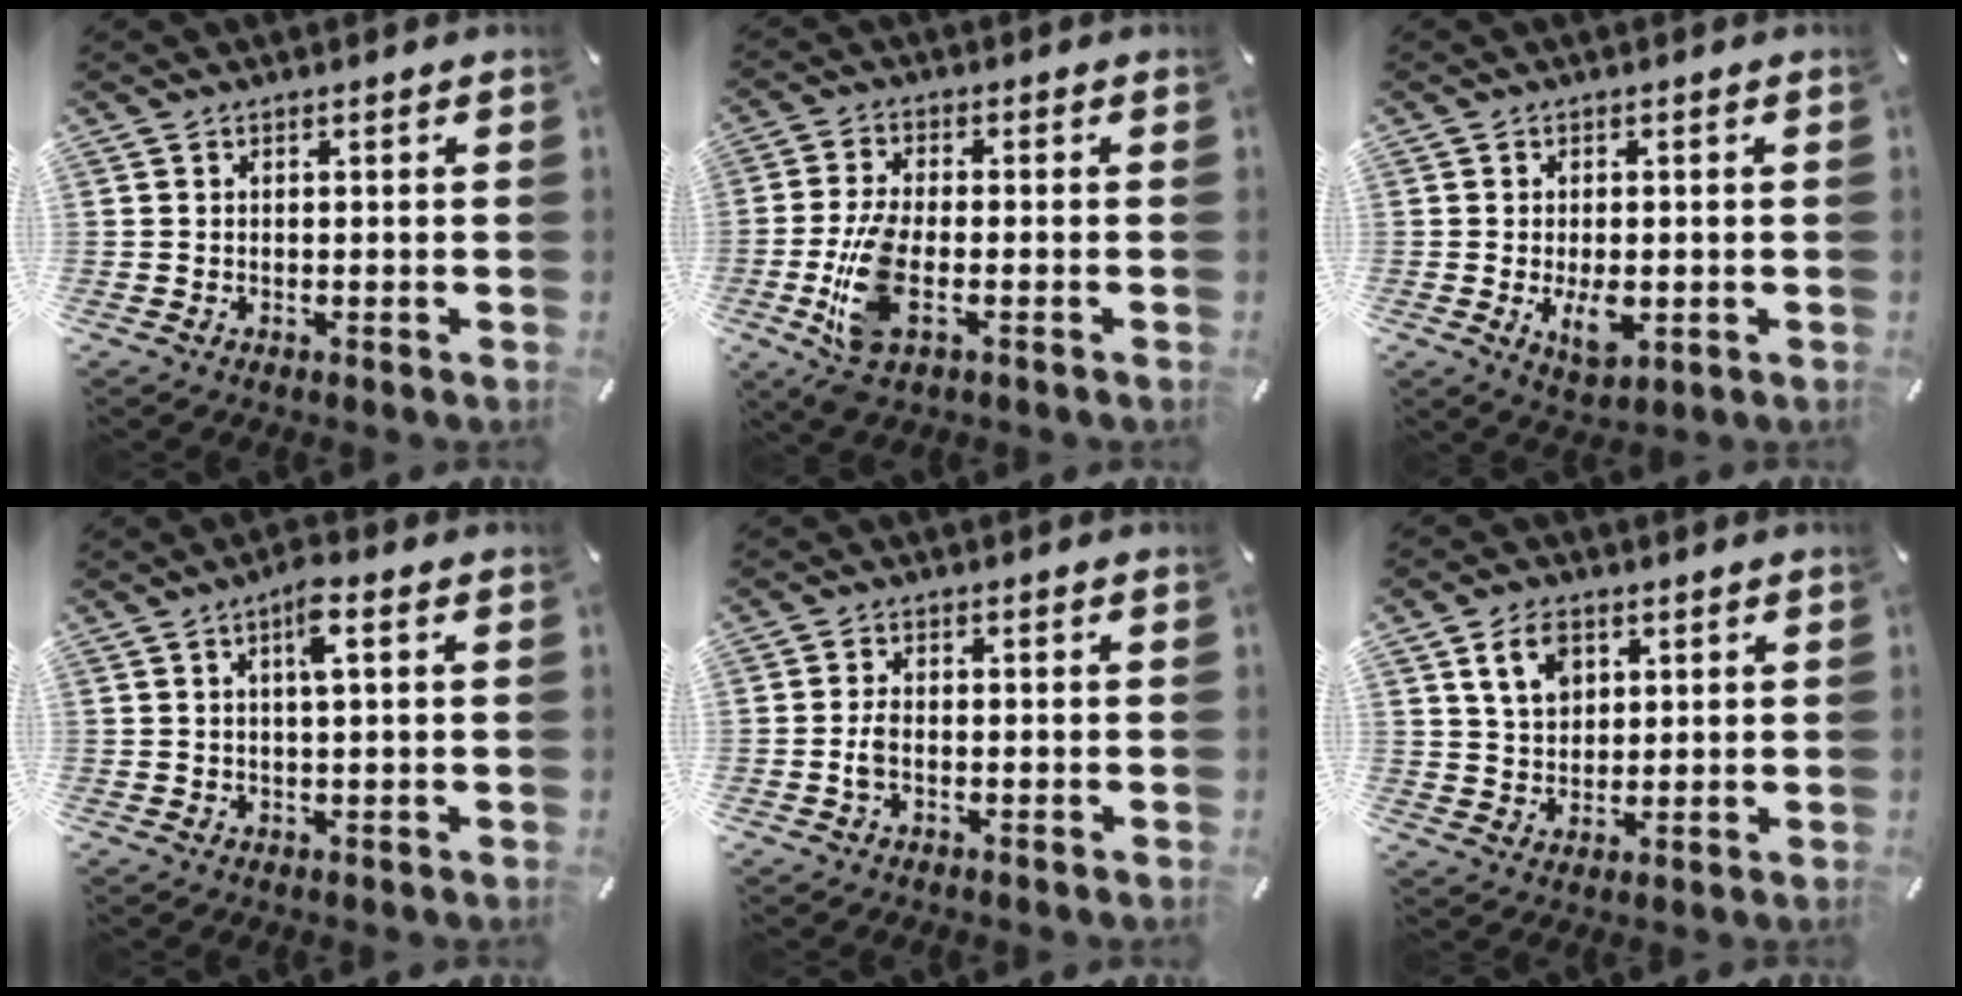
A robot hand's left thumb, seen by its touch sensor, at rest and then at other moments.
{"total": 10.5, "force": [-2.3, 4.6, 9.1], "torque": [-0.199, -0.013, -0.038]}
{"total": 6.3, "force": [-1.1, 3.6, 5.0], "torque": [-0.101, -0.005, -0.021]}
{"total": 4.8, "force": [1.7, 0.9, 4.4], "torque": [-0.082, 0.003, 0.025]}
{"total": 2.6, "force": [-0.7, 1.3, 2.1], "torque": [-0.040, 0.005, -0.012]}
{"total": 7.2, "force": [3.2, 5.5, 3.5], "torque": [-0.061, 0.004, 0.057]}